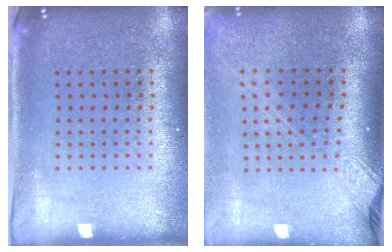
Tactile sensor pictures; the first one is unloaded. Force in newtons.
{"total": 2.2, "press": 1.7, "slide": 1.4}